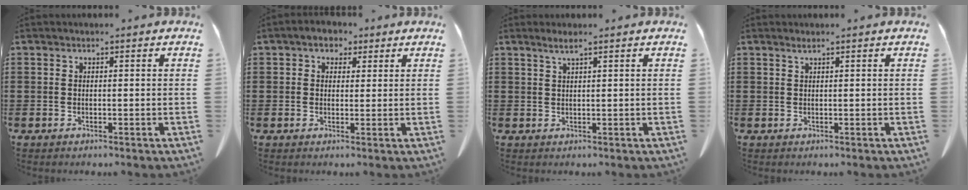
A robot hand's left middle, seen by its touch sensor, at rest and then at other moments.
{"total": 2.5, "force": [1.7, 1.7, 0.8], "torque": [-0.026, 0.012, 0.030]}
{"total": 1.8, "force": [1.2, -0.1, 1.3], "torque": [-0.028, -0.003, 0.022]}
{"total": 0.8, "force": [0.5, -0.1, 0.6], "torque": [-0.011, -0.004, 0.011]}